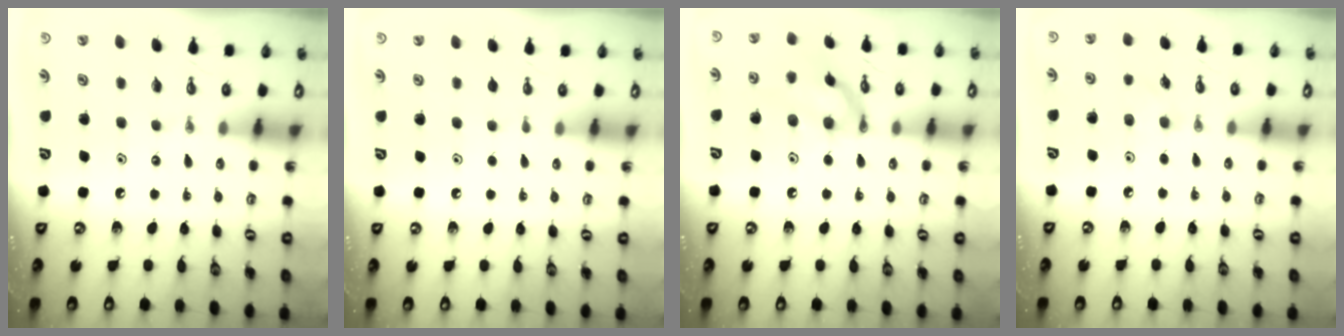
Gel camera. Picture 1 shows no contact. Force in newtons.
{"total": 1.2, "press": 0.5, "slide": 1.0}
{"total": 12.8, "press": 12.8, "slide": 0.6}
{"total": 3.6, "press": 3.5, "slide": 0.9}